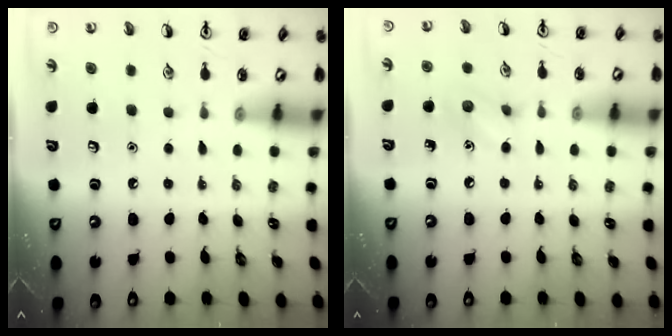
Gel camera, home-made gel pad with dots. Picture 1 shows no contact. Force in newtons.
{"total": 6.1, "press": 5.8, "slide": 1.7}